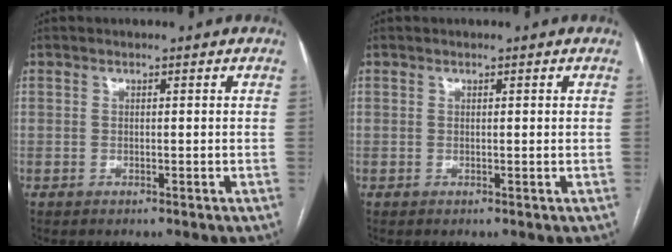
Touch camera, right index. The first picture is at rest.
{"total": 0.0}